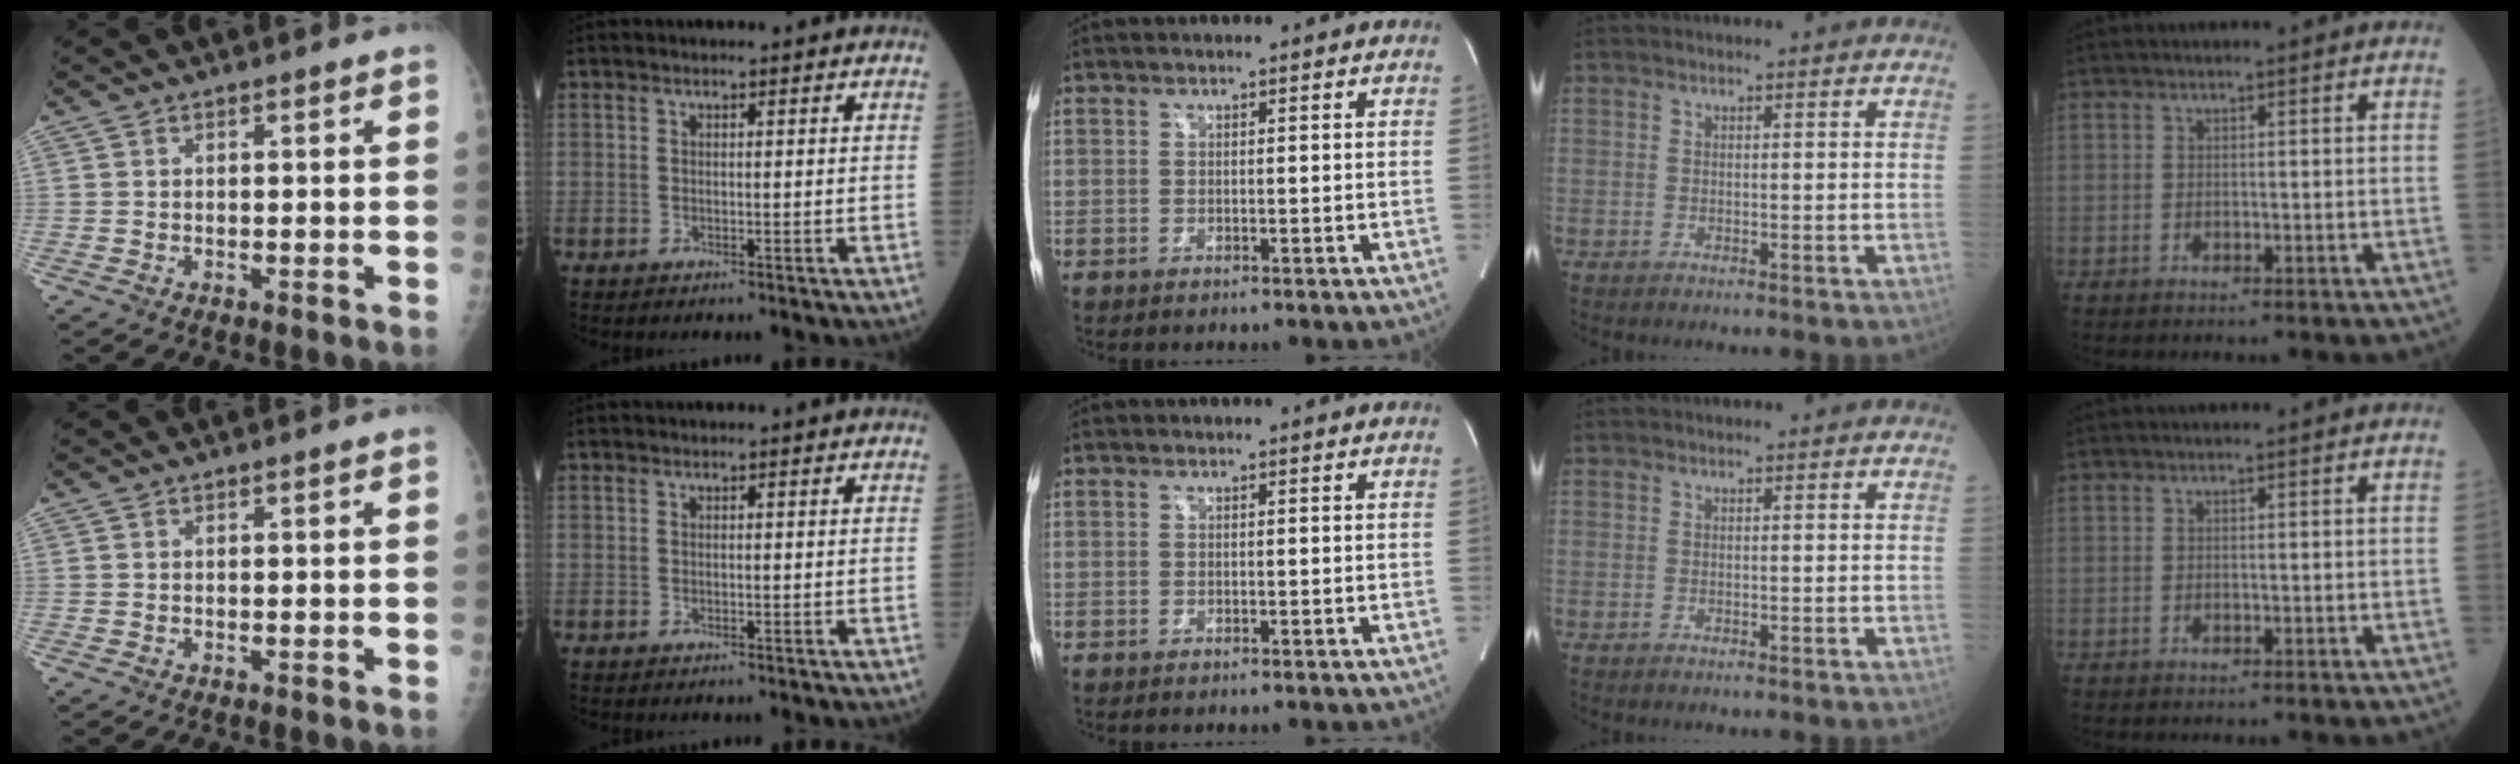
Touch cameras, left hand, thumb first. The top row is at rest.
{}